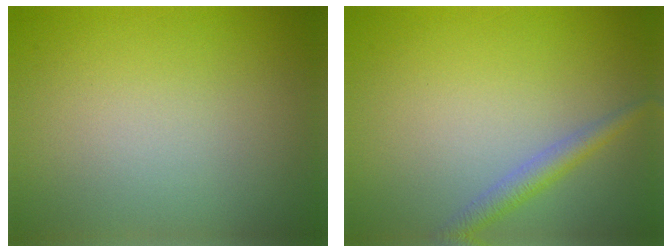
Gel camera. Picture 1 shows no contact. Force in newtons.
{"total": 2.1, "press": 2.1, "slide": 0.0}